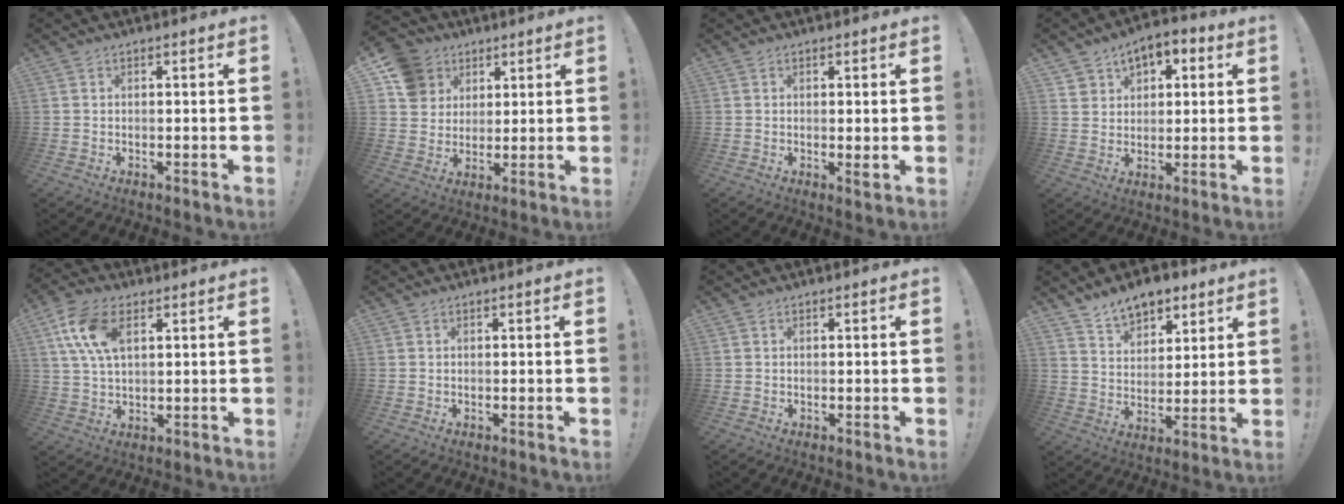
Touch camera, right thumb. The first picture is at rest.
{"total": 12.0, "force": [5.0, 10.3, 3.5], "torque": [-0.051, -0.020, 0.105]}
{"total": 1.7, "force": [0.3, 0.2, 1.7], "torque": [-0.013, -0.009, 0.003]}
{"total": 7.0, "force": [3.7, 5.5, 2.4], "torque": [-0.037, -0.020, 0.069]}
{"total": 12.7, "force": [4.9, 7.2, 9.2], "torque": [-0.188, -0.002, 0.092]}
{"total": 0.0}
{"total": 0.0}
{"total": 10.1, "force": [7.7, 5.5, 3.4], "torque": [-0.052, -0.050, 0.147]}